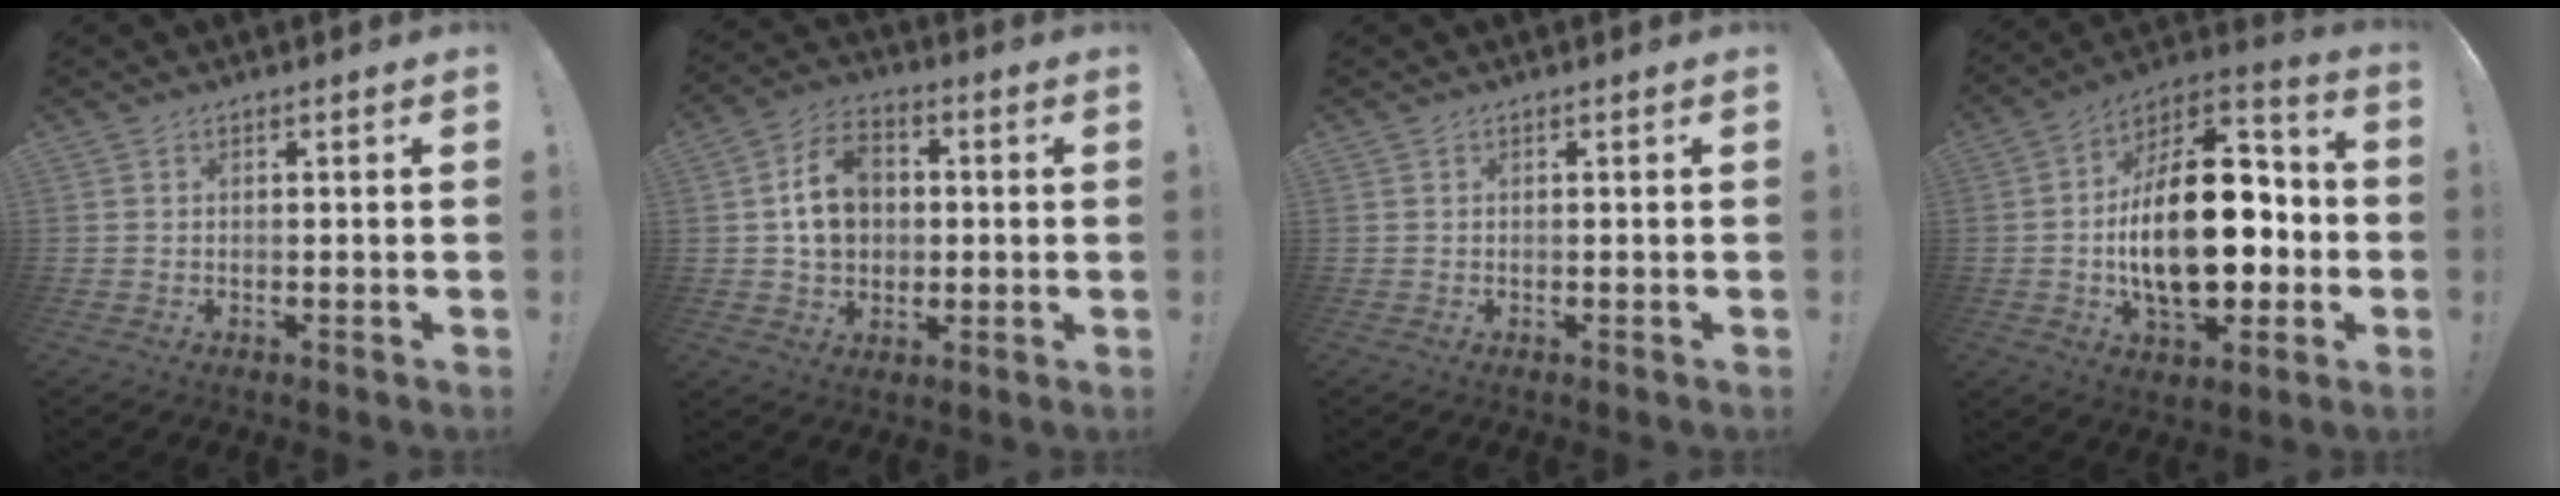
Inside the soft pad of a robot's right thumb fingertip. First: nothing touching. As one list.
[{"total": 12.6, "force": [1.3, 10.3, 7.3], "torque": [-0.113, 0.011, 0.028]}, {"total": 0.0}, {"total": 26.0, "force": [-2.4, 14.3, 21.6], "torque": [-0.377, 0.015, -0.035]}]